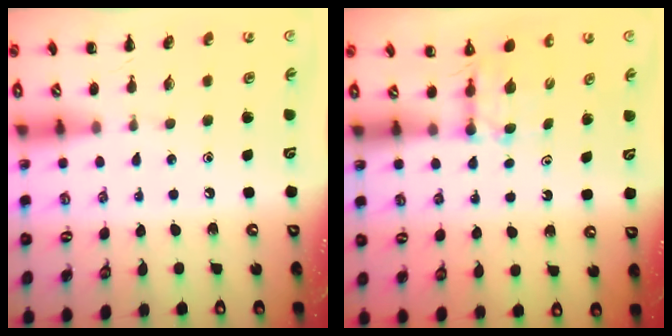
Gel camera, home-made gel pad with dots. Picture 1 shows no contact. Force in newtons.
{"total": 2.8, "press": 2.6, "slide": 1.1}